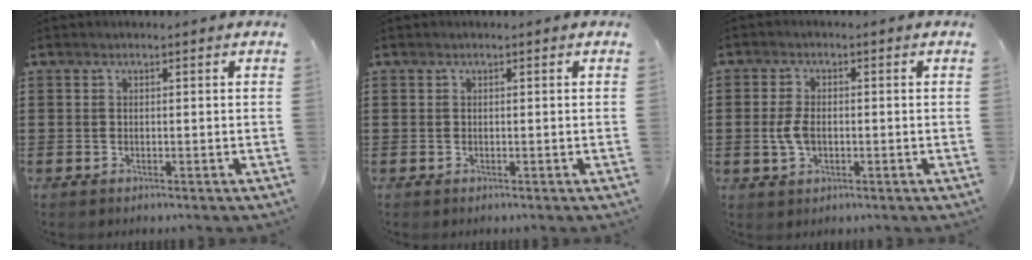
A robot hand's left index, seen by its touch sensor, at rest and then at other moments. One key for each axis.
{"total": 0.0}
{"total": 4.0, "fx": -0.4, "fy": 2.3, "fz": 3.3, "tx": -0.084, "ty": -0.002, "tz": -0.013}